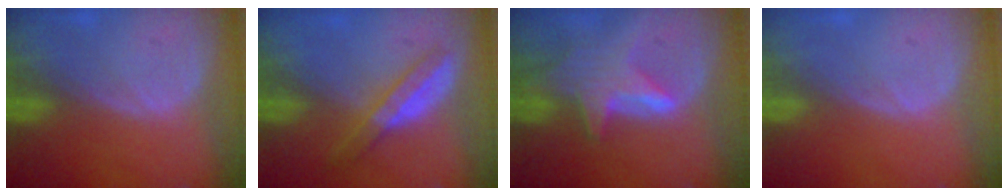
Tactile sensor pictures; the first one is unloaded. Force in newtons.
{"total": 5.5, "press": 4.9, "slide": 2.5}
{"total": 6.8, "press": 6.4, "slide": 2.1}
{"total": 0.0}